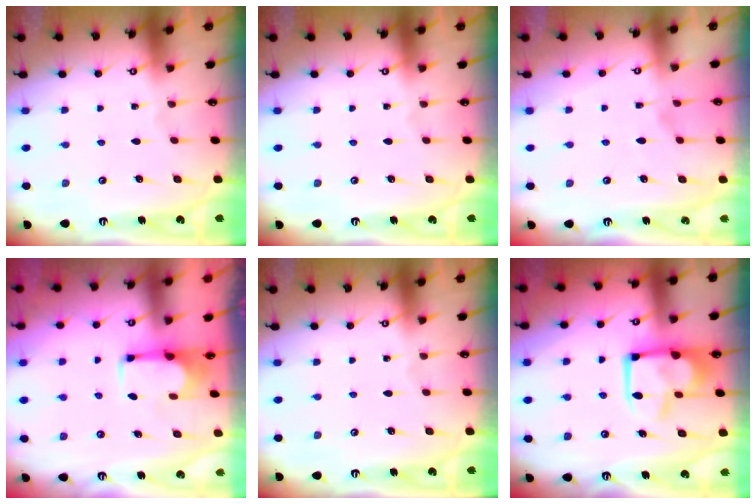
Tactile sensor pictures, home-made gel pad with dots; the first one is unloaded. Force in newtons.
{"total": 0.0}
{"total": 2.7, "press": 2.5, "slide": 1.0}
{"total": 1.7, "press": 1.5, "slide": 0.9}
{"total": 0.0}
{"total": 12.2, "press": 12.1, "slide": 1.3}